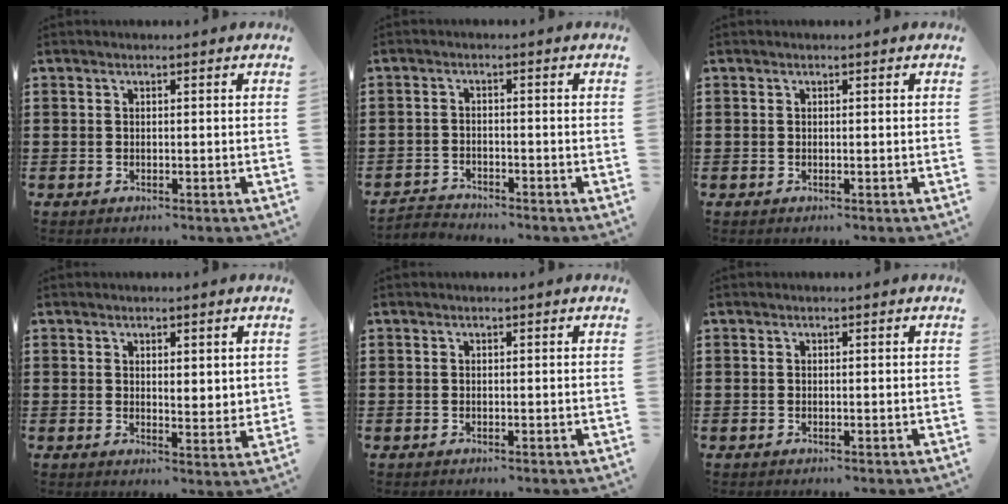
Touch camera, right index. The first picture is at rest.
{"total": 2.2, "force": [-2.2, 0.2, -0.3], "torque": [-0.004, 0.001, -0.048]}
{"total": 0.0}
{"total": 2.3, "force": [1.7, 1.1, 1.2], "torque": [-0.019, 0.007, 0.029]}
{"total": 0.0}
{"total": 0.0}